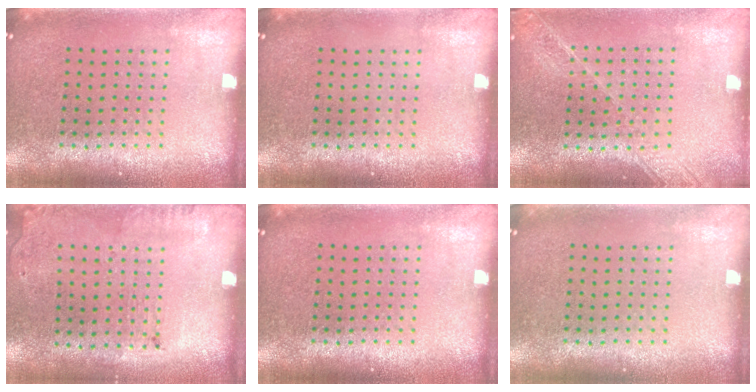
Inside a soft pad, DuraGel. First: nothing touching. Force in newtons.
{"total": 0.0}
{"total": 1.6, "press": 1.4, "slide": 0.8}
{"total": 1.8, "press": 1.2, "slide": 1.4}
{"total": 0.0}
{"total": 0.0}